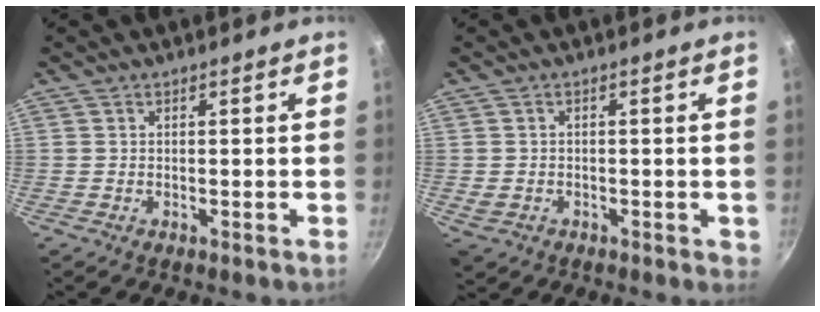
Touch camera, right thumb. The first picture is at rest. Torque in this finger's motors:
{"motor_torque": [1.44, 1.61, 0.71, -0.97, 0.28]}